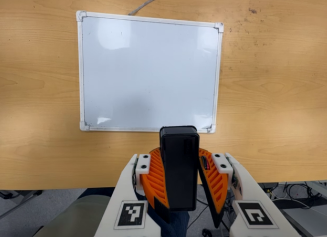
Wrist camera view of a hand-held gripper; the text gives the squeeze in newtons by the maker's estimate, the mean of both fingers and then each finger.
{"total": 10.4, "left": 10.3, "right": 10.6}